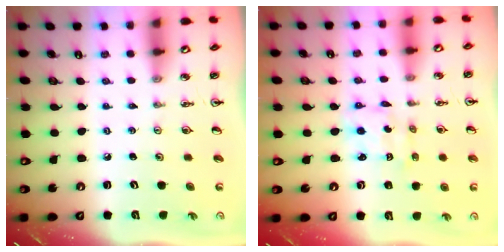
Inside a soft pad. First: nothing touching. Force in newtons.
{"total": 2.8, "press": 2.8, "slide": 0.3}